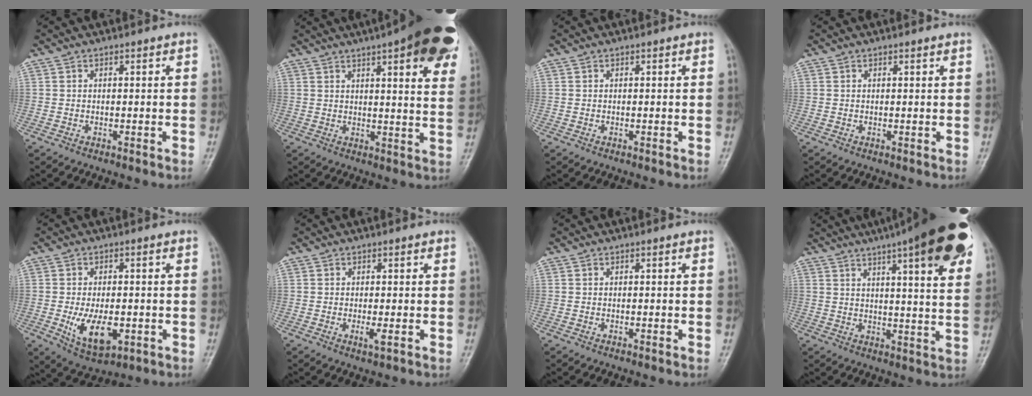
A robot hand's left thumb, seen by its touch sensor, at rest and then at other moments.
{"total": 22.0, "force": [11.9, 5.7, 17.6], "torque": [-0.211, -0.014, 0.138]}
{"total": 0.0}
{"total": 0.7, "force": [0.5, -0.1, 0.4], "torque": [-0.011, -0.001, 0.009]}
{"total": 9.1, "force": [-2.1, 4.8, 7.5], "torque": [-0.120, -0.009, -0.023]}
{"total": 2.0, "force": [-0.2, 0.4, 2.0], "torque": [-0.033, -0.004, -0.004]}
{"total": 0.0}
{"total": 23.1, "force": [13.0, 4.7, 18.4], "torque": [-0.244, -0.018, 0.165]}